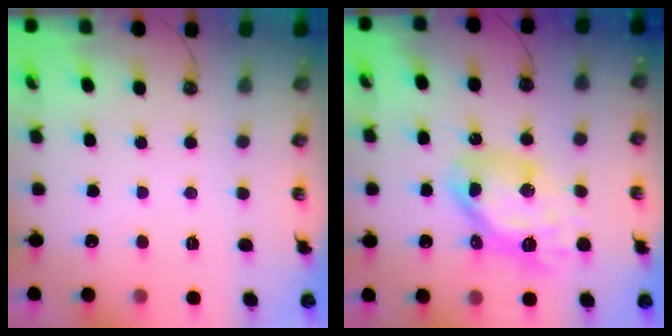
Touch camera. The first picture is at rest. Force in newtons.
{"total": 13.4, "press": 13.3, "slide": 1.2}